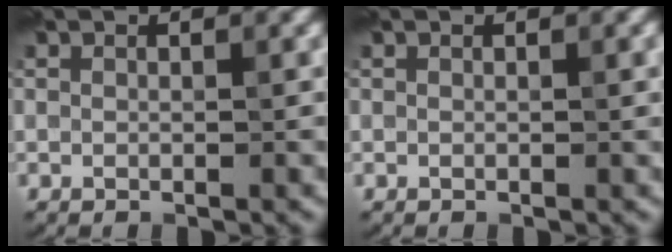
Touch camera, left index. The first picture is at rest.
{"total": 0.5, "force": [0.1, 0.0, 0.5], "torque": [-0.004, 0.001, 0.001]}